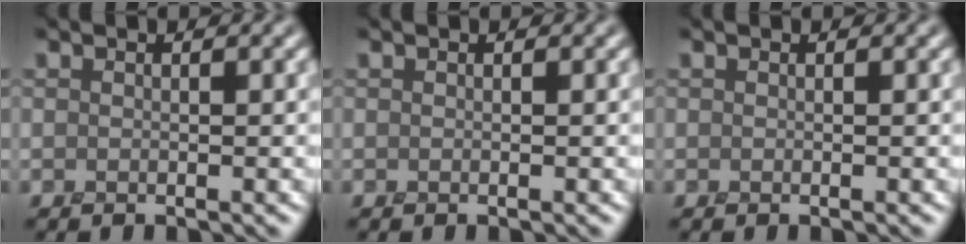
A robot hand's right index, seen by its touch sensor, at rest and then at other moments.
{"total": 0.0}
{"total": 0.0}